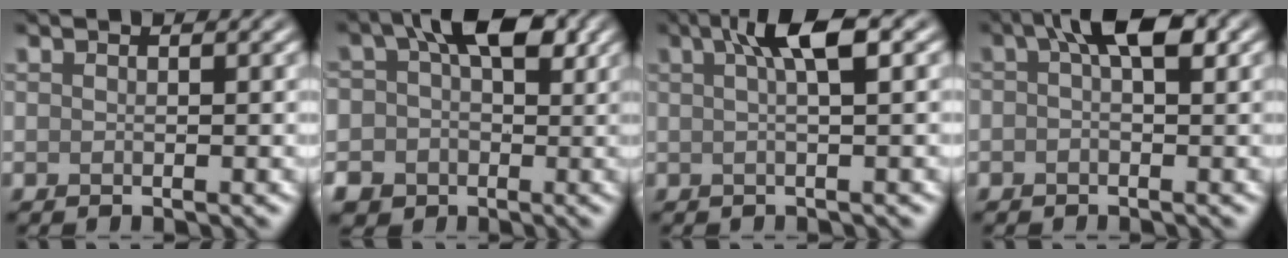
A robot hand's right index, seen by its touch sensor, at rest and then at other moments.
{"total": 8.6, "force": [0.1, 7.0, 5.0], "torque": [-0.058, 0.001, -0.011]}
{"total": 4.4, "force": [1.5, 0.8, 4.0], "torque": [-0.059, 0.013, 0.018]}
{"total": 4.2, "force": [1.1, 1.6, 3.7], "torque": [-0.048, 0.014, 0.005]}